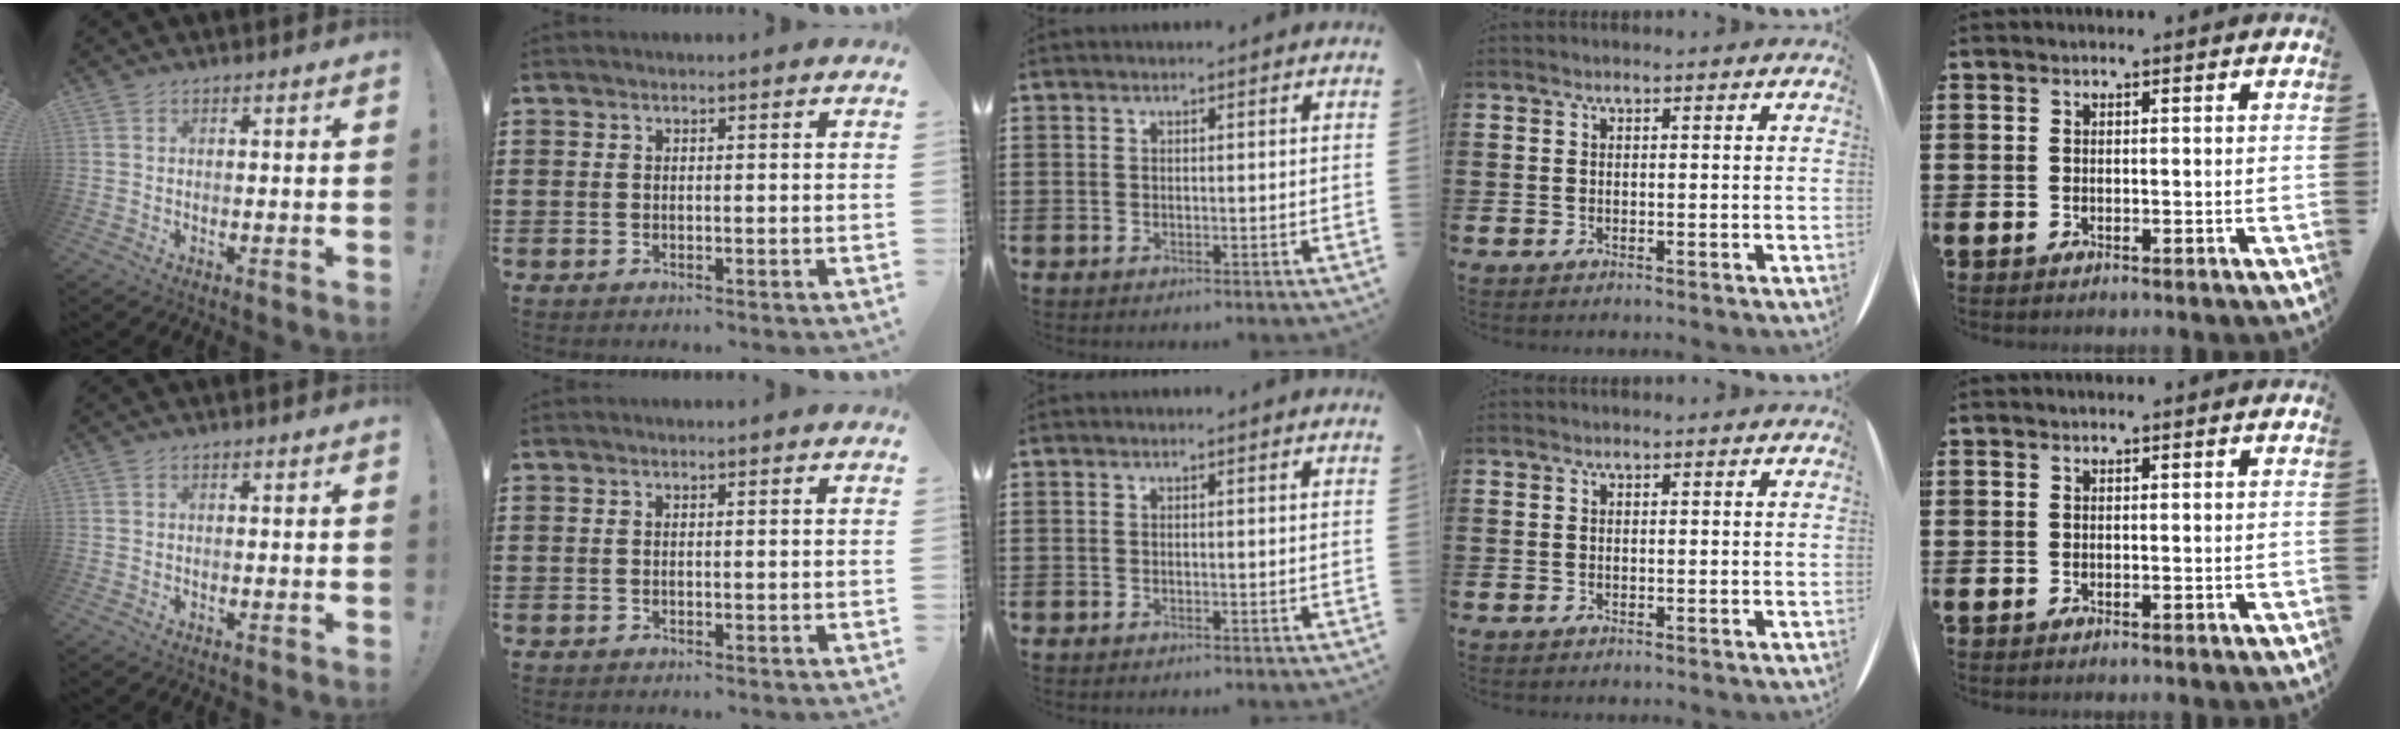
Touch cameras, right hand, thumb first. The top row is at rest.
{}